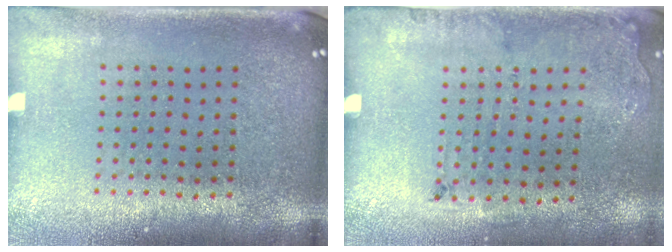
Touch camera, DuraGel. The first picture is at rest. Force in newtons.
{"total": 1.8, "press": 1.2, "slide": 1.3}